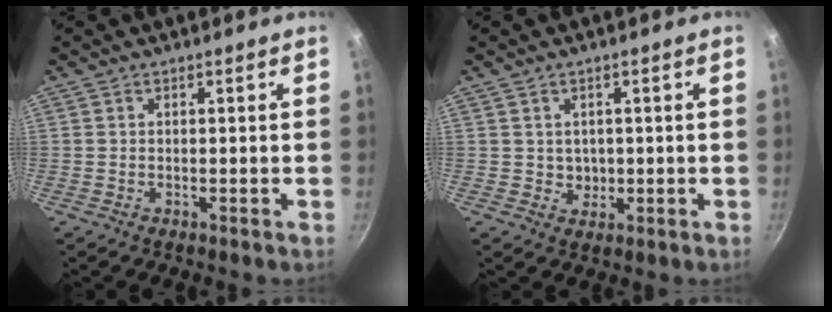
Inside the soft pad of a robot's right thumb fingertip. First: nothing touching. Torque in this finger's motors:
{"motor_torque": [-0.48, 0.61, 0.47, 0.08, -0.06]}